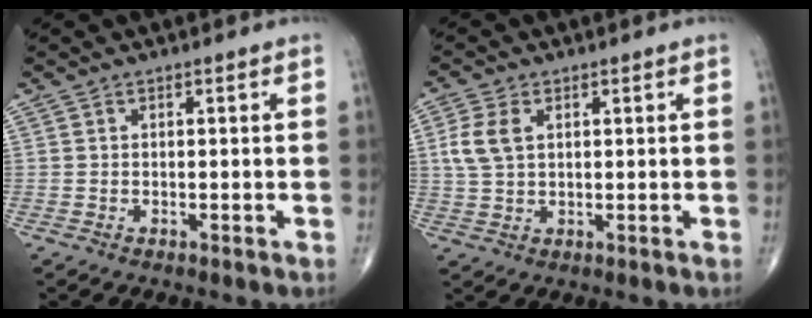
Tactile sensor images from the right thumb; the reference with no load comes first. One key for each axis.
{"total": 5.6, "fx": 1.4, "fy": 3.4, "fz": 4.1, "tx": -0.096, "ty": 0.005, "tz": 0.029}